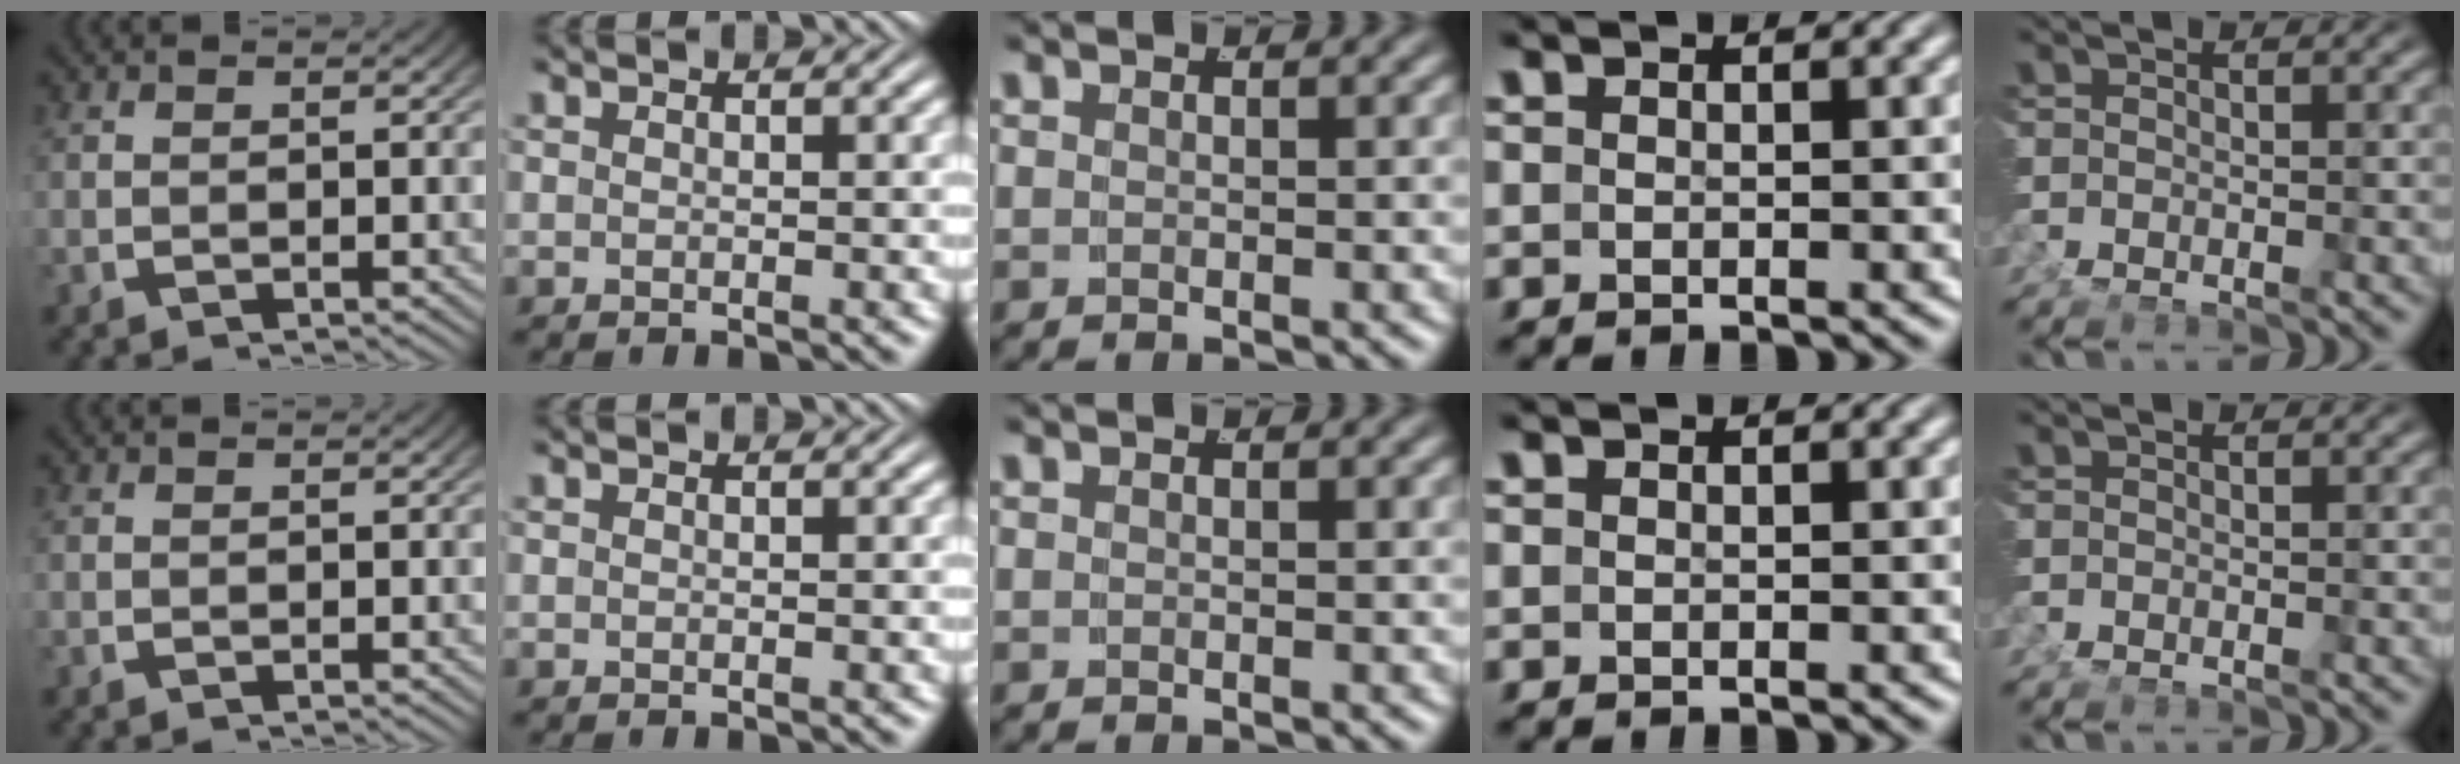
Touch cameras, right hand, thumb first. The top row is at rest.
{}